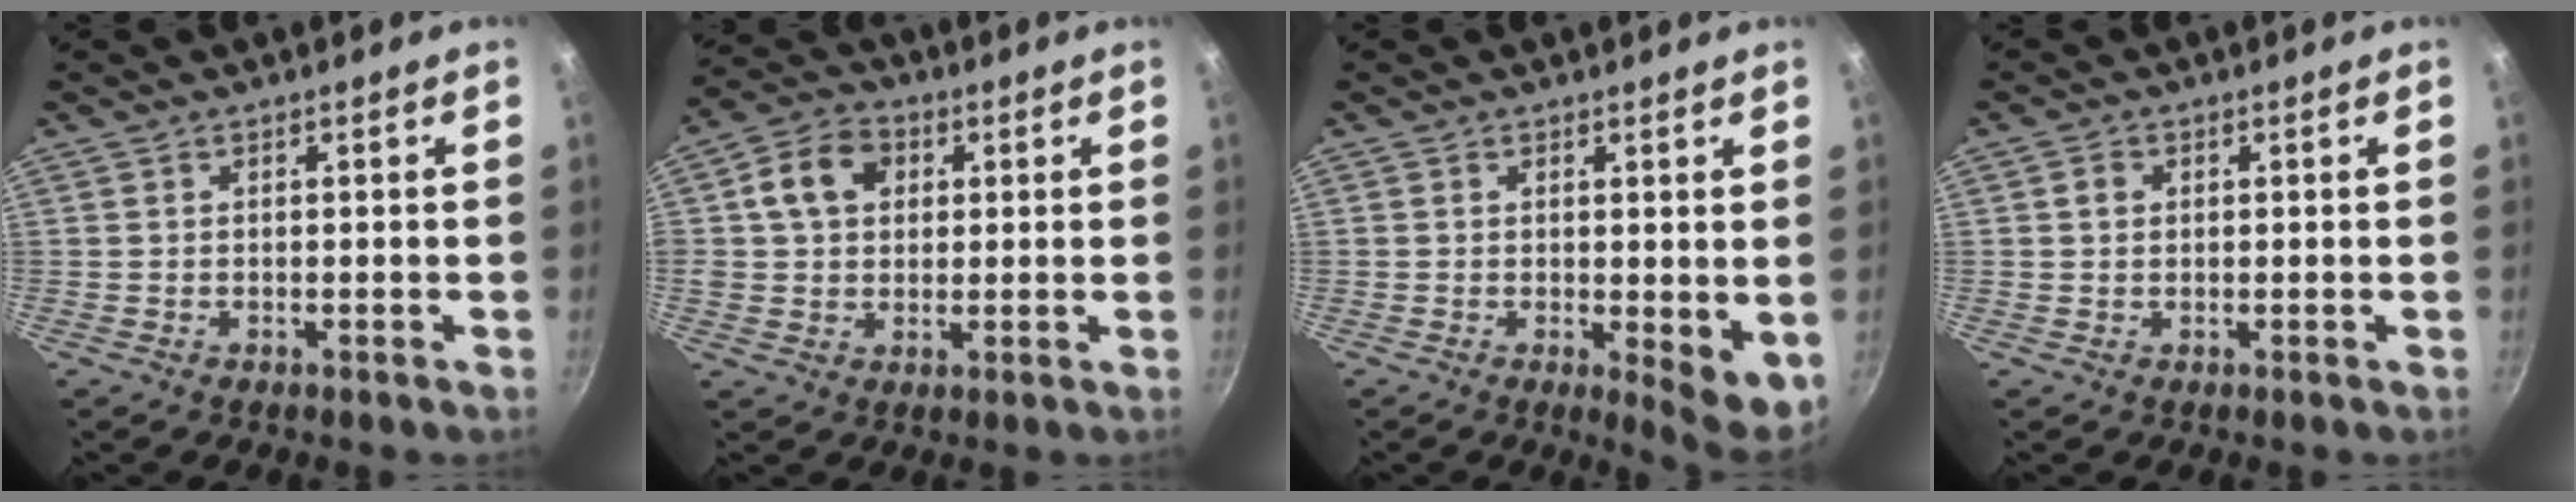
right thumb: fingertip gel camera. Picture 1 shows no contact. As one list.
[{"total": 8.8, "force": [2.2, 7.1, 4.8], "torque": [-0.063, 0.012, 0.026]}, {"total": 6.4, "force": [-0.1, 2.2, 6.1], "torque": [-0.076, -0.014, 0.002]}, {"total": 1.8, "force": [0.4, 1.4, 0.9], "torque": [-0.012, 0.005, 0.005]}]